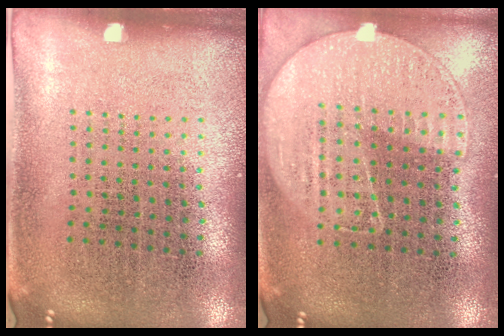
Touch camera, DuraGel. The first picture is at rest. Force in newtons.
{"total": 1.1, "press": 1.0, "slide": 0.6}